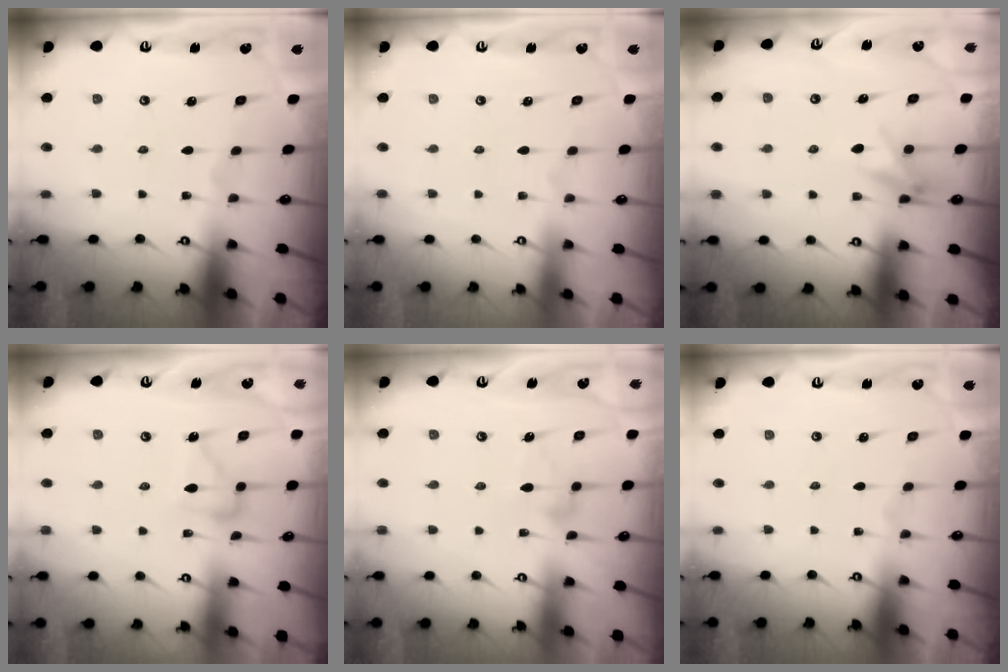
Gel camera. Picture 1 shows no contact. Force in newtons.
{"total": 3.9, "press": 3.9, "slide": 0.1}
{"total": 6.9, "press": 6.7, "slide": 1.4}
{"total": 9.5, "press": 9.5, "slide": 0.7}
{"total": 7.1, "press": 7.1, "slide": 0.3}
{"total": 0.0}